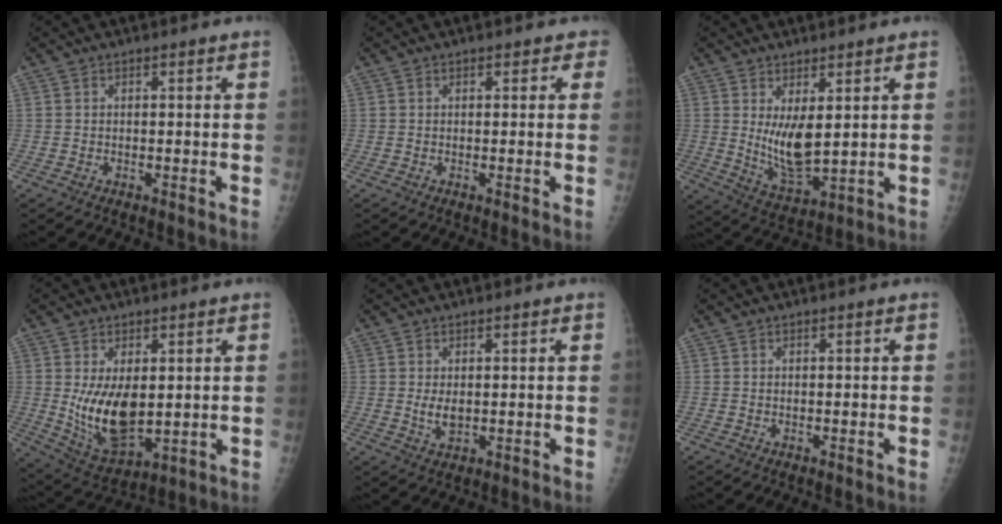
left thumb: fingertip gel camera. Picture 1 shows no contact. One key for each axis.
{"total": 1.8, "fx": 1.0, "fy": 1.3, "fz": 0.8, "tx": 0.018, "ty": 0.001, "tz": 0.004}
{"total": 8.7, "fx": 1.9, "fy": 3.7, "fz": 7.6, "tx": -0.125, "ty": -0.034, "tz": 0.049}
{"total": 12.1, "fx": 0.7, "fy": 6.6, "fz": 10.1, "tx": -0.160, "ty": -0.022, "tz": 0.033}
{"total": 2.9, "fx": 0.4, "fy": 1.7, "fz": 2.3, "tx": -0.036, "ty": -0.009, "tz": 0.013}
{"total": 0.0}